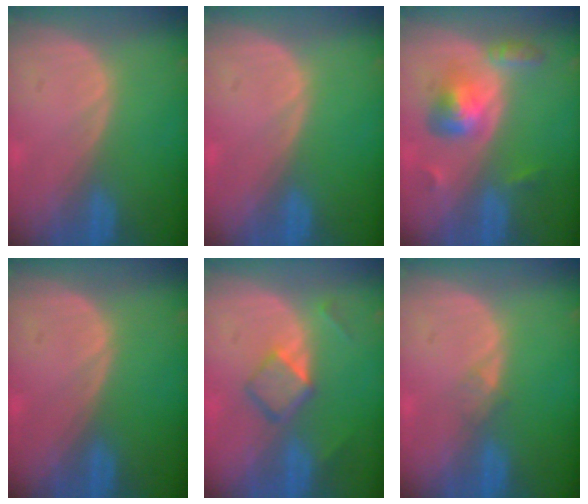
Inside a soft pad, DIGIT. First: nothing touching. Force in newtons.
{"total": 0.0}
{"total": 6.2, "press": 5.5, "slide": 2.8}
{"total": 0.0}
{"total": 4.6, "press": 4.5, "slide": 1.0}
{"total": 1.1, "press": 1.0, "slide": 0.1}